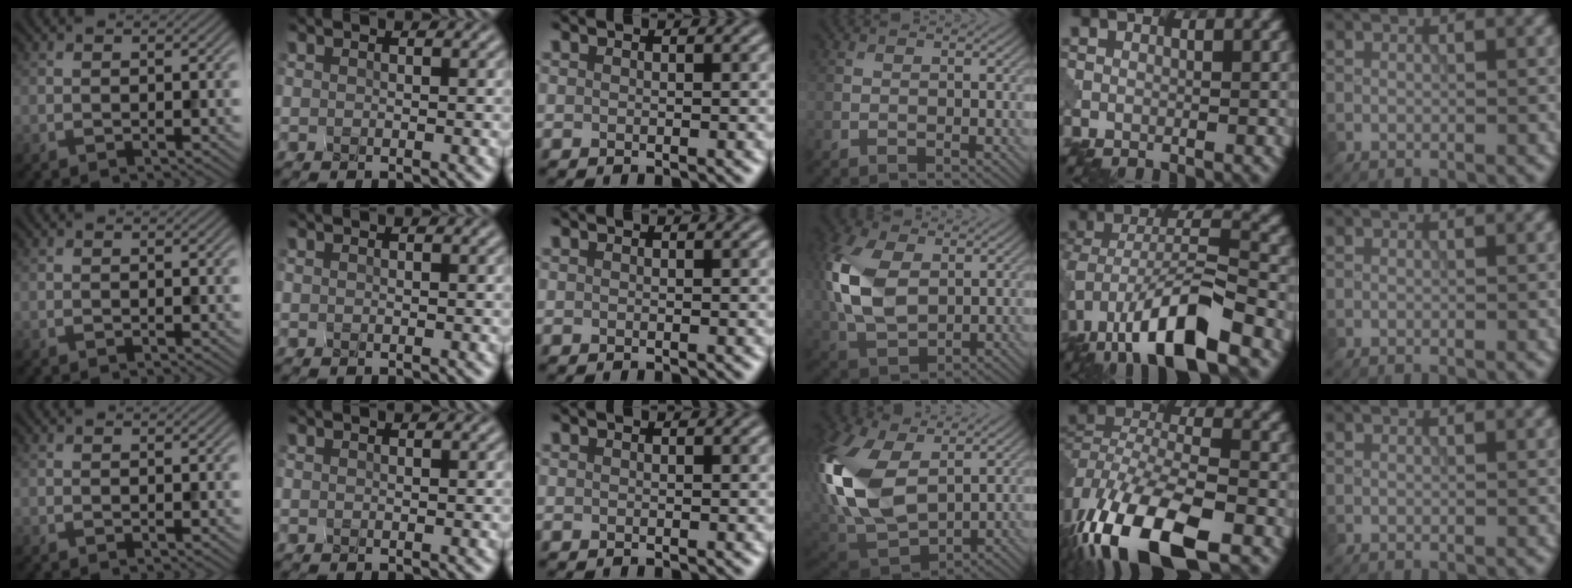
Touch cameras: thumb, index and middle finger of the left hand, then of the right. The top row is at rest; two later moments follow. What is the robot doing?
{"motion": "squeeze", "object": "clothespin"}